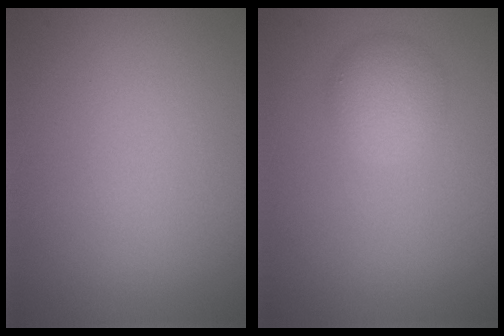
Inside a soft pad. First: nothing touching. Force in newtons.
{"total": 2.6, "press": 2.6, "slide": 0.1}